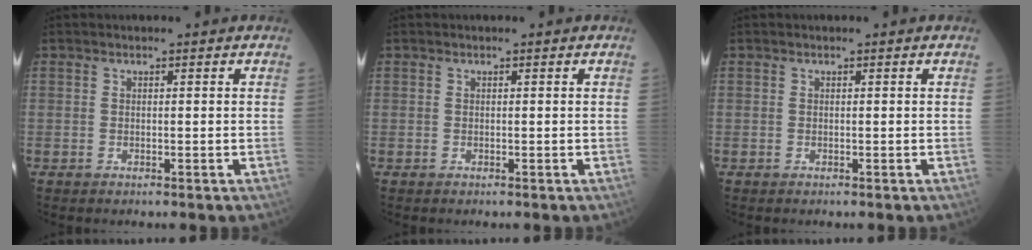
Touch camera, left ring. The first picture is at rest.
{"total": 0.0}
{"total": 0.0}